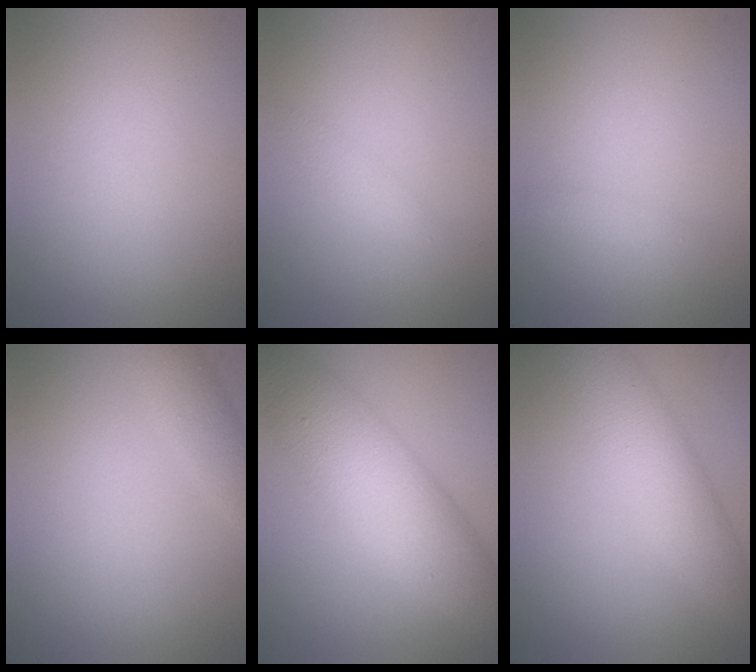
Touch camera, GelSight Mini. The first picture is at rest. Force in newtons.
{"total": 1.2, "press": 1.2, "slide": 0.0}
{"total": 0.6, "press": 0.6, "slide": 0.0}
{"total": 1.9, "press": 1.9, "slide": 0.1}
{"total": 8.1, "press": 8.1, "slide": 0.1}
{"total": 4.6, "press": 4.6, "slide": 0.1}